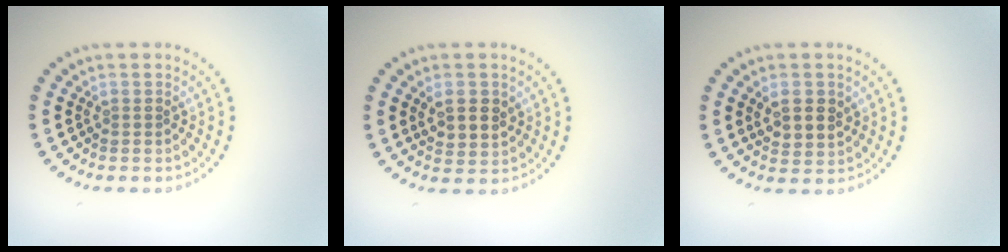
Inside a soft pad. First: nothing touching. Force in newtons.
{"total": 2.7, "press": 2.6, "slide": 0.7}
{"total": 2.7, "press": 2.6, "slide": 0.7}